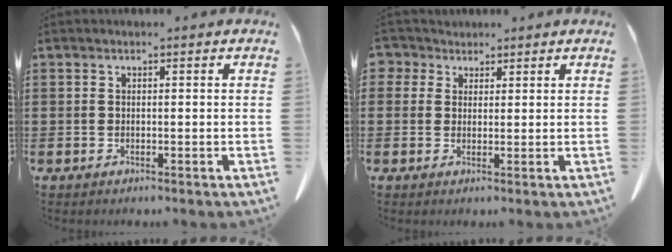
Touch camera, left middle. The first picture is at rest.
{"total": 3.0, "force": [1.9, 2.2, 0.4], "torque": [-0.014, 0.008, 0.034]}